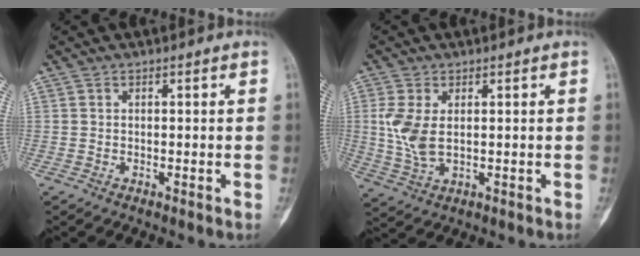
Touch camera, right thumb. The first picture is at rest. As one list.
[{"total": 6.8, "force": [0.8, 3.7, 5.6], "torque": [-0.131, -0.004, 0.023]}]